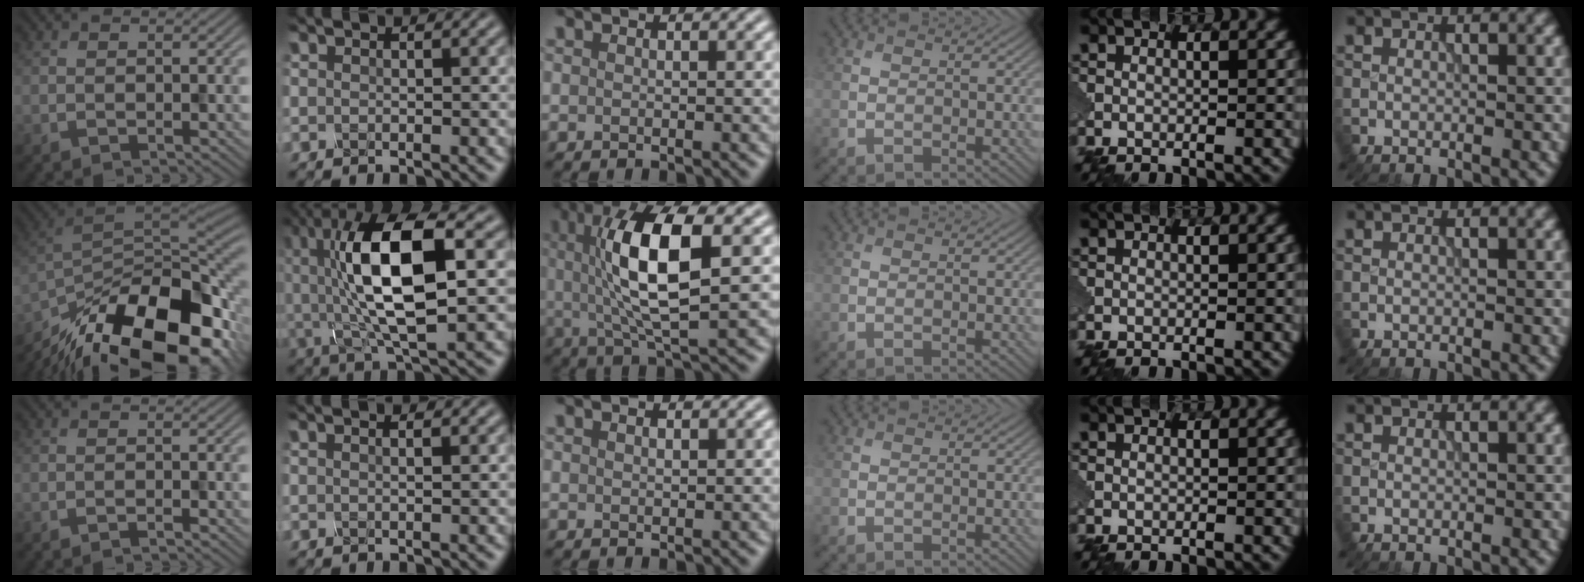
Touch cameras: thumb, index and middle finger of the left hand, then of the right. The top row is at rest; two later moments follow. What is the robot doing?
{"motion": "assemble", "object": "glue stick"}